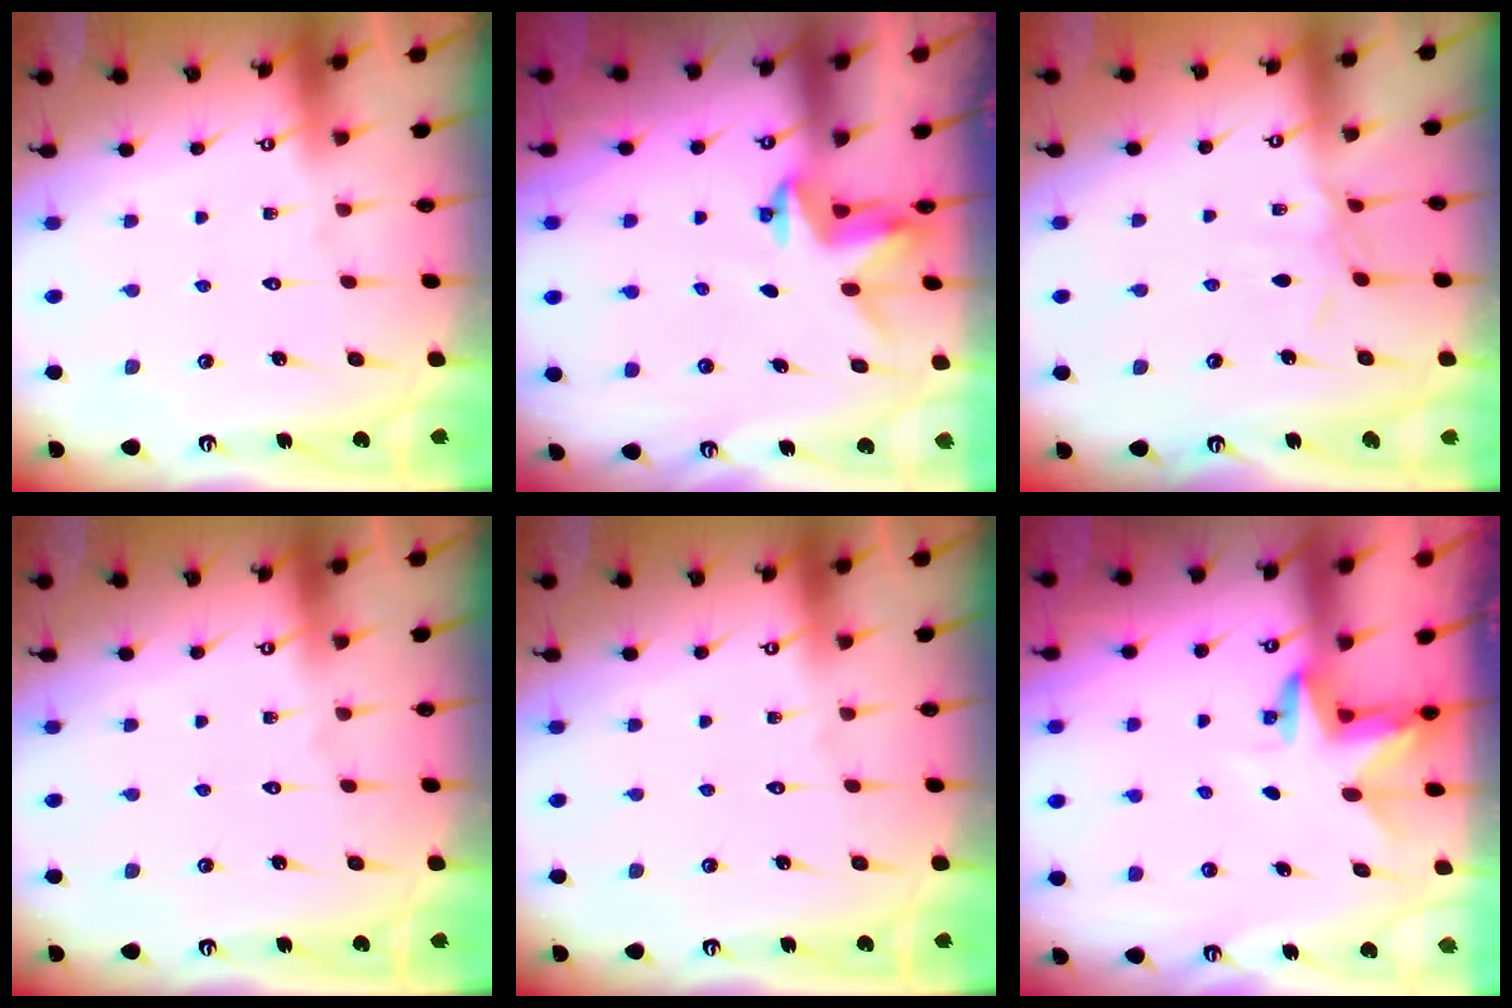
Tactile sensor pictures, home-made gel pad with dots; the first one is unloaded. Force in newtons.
{"total": 2.9, "press": 2.9, "slide": 0.1}
{"total": 4.5, "press": 4.5, "slide": 0.5}
{"total": 0.0}
{"total": 0.0}
{"total": 3.4, "press": 3.4, "slide": 0.2}